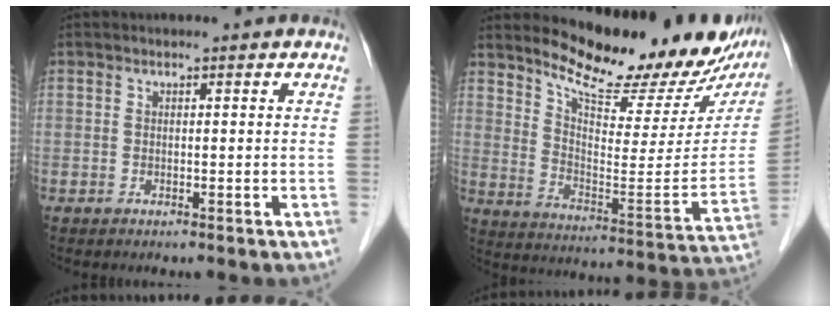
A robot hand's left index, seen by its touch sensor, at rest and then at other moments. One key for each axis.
{"total": 21.4, "fx": 18.8, "fy": 5.0, "fz": 8.9, "tx": -0.128, "ty": -0.060, "tz": 0.257}